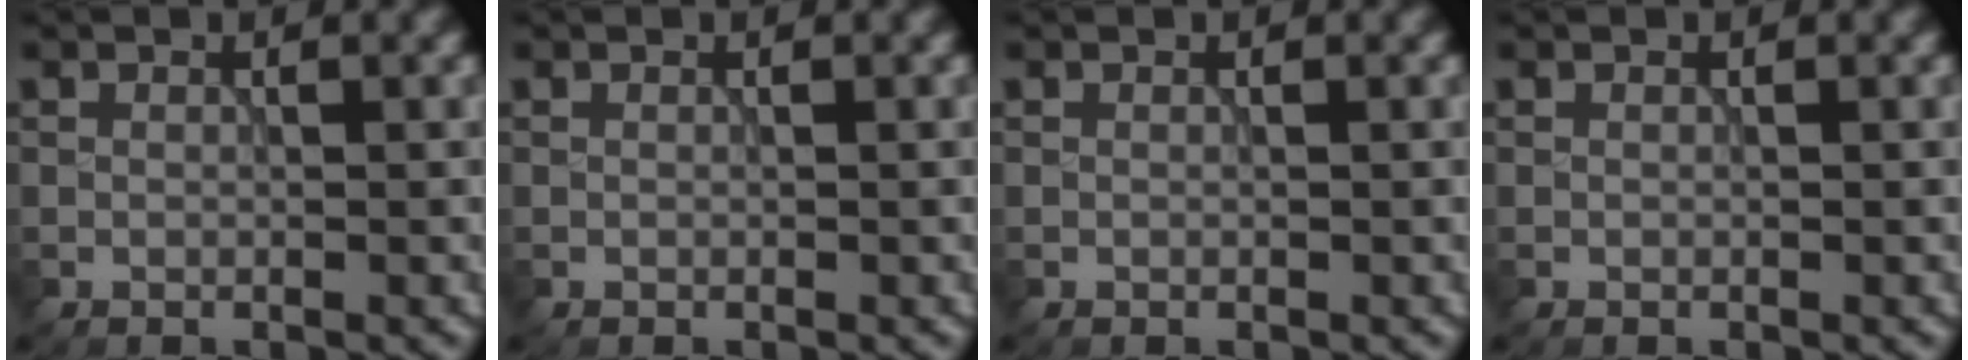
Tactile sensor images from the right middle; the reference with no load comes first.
{"total": 0.0}
{"total": 0.0}
{"total": 0.0}